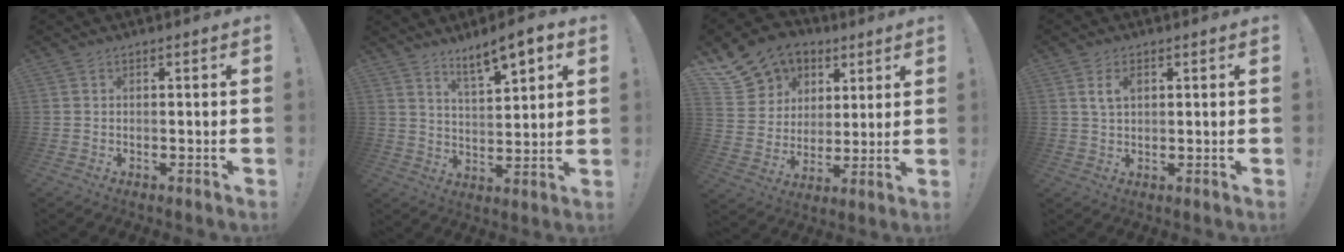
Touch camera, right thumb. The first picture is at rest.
{"total": 9.3, "force": [6.7, 2.0, 6.2], "torque": [-0.098, -0.038, 0.113]}
{"total": 13.2, "force": [7.3, 10.5, 3.3], "torque": [-0.047, -0.047, 0.153]}
{"total": 4.4, "force": [1.6, 2.4, 3.3], "torque": [-0.053, -0.001, 0.026]}